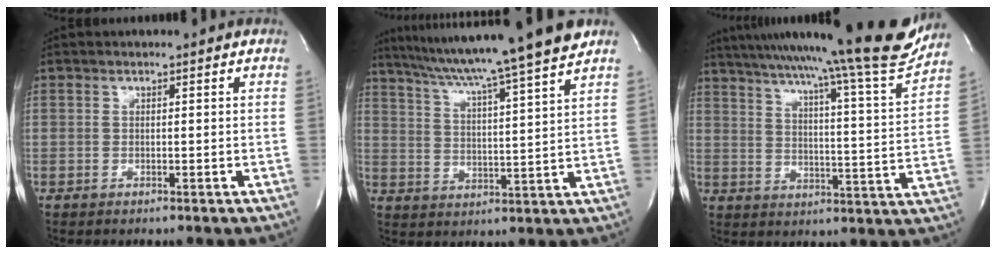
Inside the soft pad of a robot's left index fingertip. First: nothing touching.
{"total": 17.5, "force": [14.7, -1.9, 9.4], "torque": [-0.161, -0.010, 0.212]}
{"total": 24.9, "force": [21.8, -1.4, 11.9], "torque": [-0.193, -0.055, 0.292]}